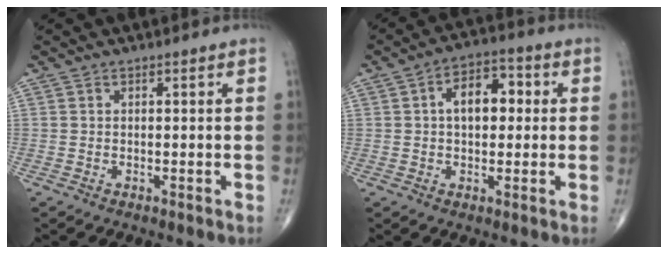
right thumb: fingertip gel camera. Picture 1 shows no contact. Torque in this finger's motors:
{"motor_torque": [-0.17, 0.40, 0.30, 0.14, 0.05]}